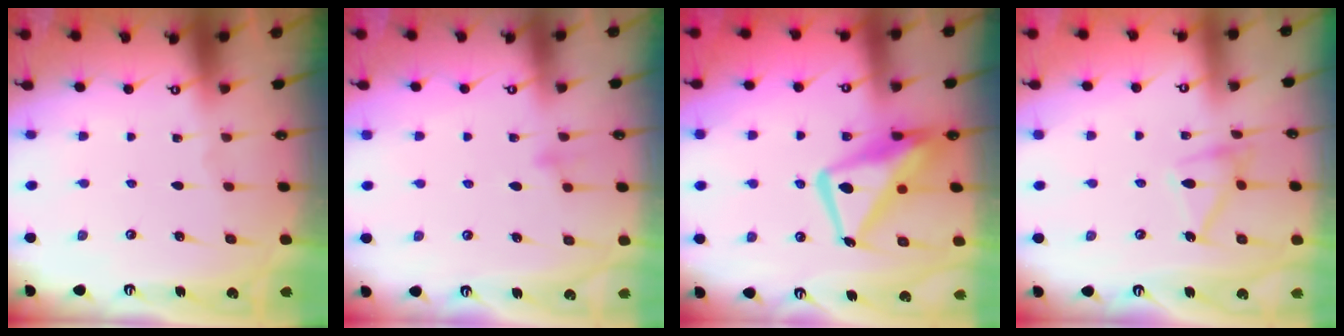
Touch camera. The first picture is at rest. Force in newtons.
{"total": 7.8, "press": 7.8, "slide": 0.7}
{"total": 16.4, "press": 16.3, "slide": 1.5}
{"total": 13.3, "press": 13.3, "slide": 0.2}